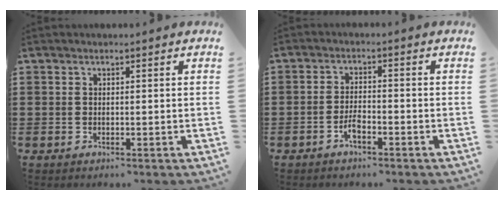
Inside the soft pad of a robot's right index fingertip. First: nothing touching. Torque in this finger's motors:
{"motor_torque": [-0.26, 0.87, 0.02, 0.02]}